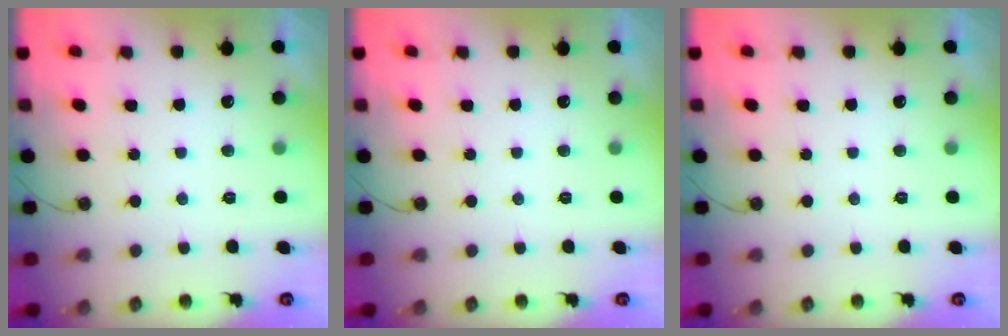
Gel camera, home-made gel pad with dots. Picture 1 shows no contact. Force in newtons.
{"total": 0.0}
{"total": 0.0}